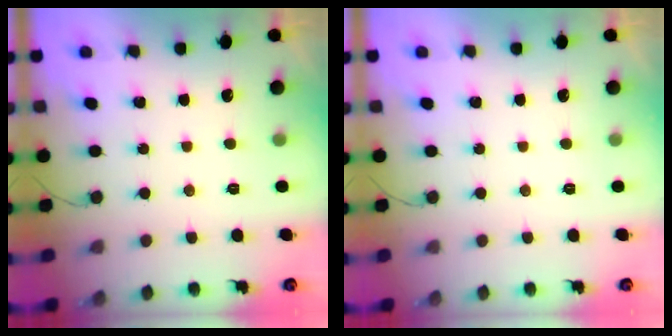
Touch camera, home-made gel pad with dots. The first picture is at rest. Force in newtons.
{"total": 0.0}